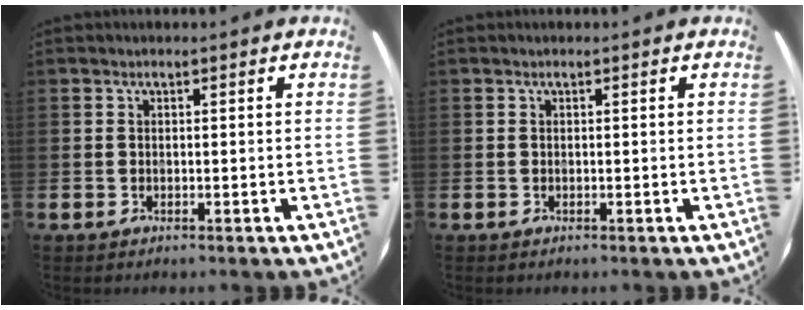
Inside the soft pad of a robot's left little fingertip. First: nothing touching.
{"total": 0.0}